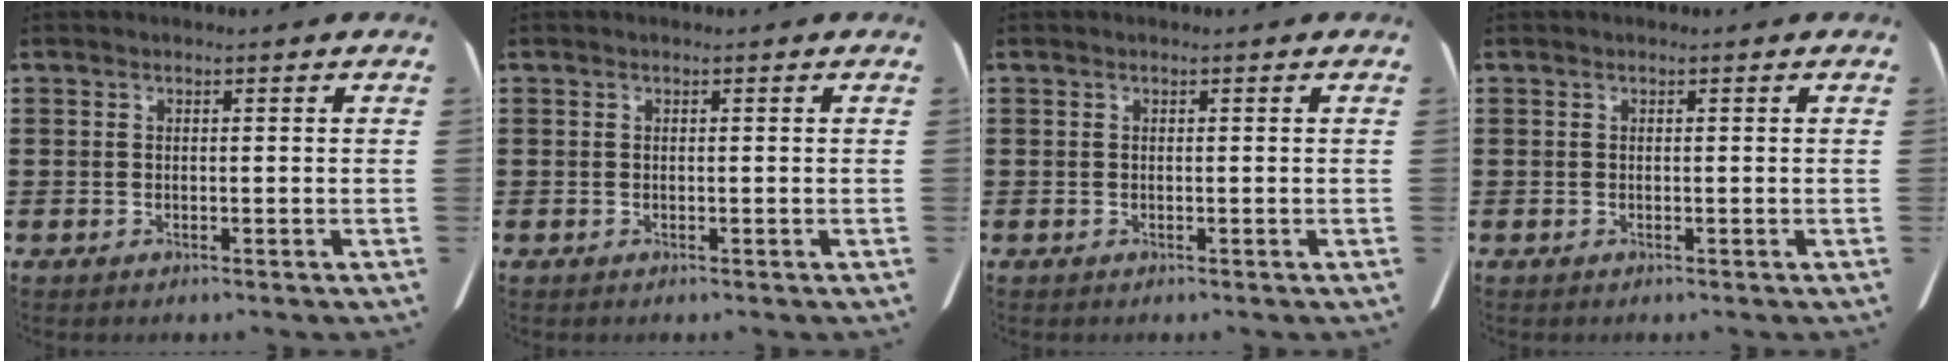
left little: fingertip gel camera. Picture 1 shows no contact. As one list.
[{"total": 0.0}, {"total": 0.0}, {"total": 0.0}]